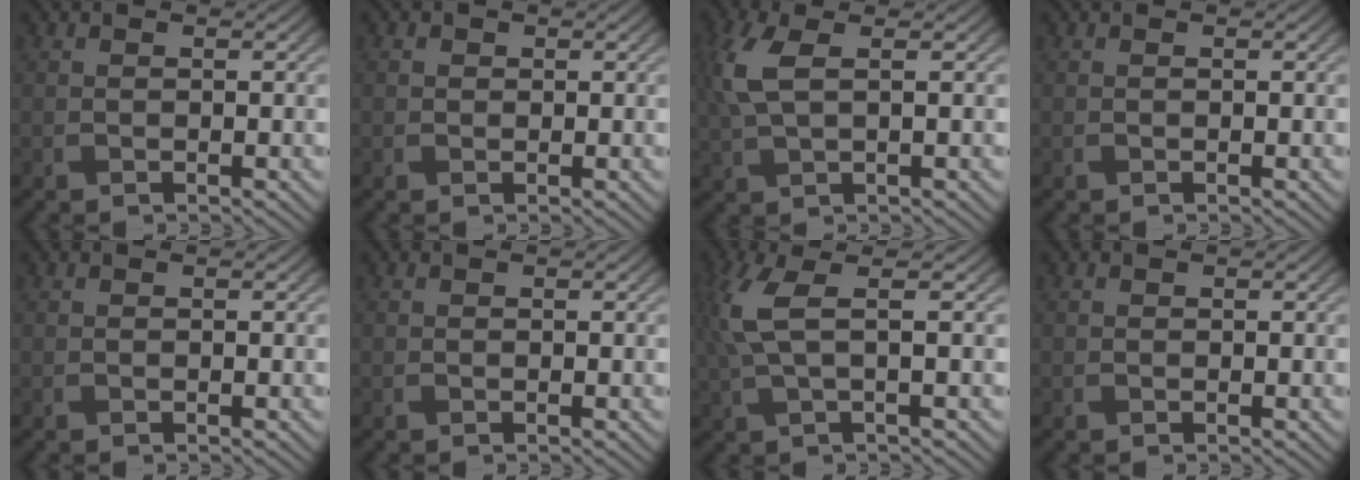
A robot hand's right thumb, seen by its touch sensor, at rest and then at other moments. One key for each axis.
{"total": 0.7, "fx": 0.1, "fy": 0.7, "fz": 0.1, "tx": 0.000, "ty": -0.003, "tz": -0.001}
{"total": 5.5, "fx": 1.4, "fy": 2.2, "fz": 4.8, "tx": -0.132, "ty": 0.009, "tz": 0.027}
{"total": 0.0}
{"total": 0.0}
{"total": 0.0}
{"total": 6.0, "fx": 1.4, "fy": 1.7, "fz": 5.6, "tx": -0.139, "ty": 0.009, "tz": 0.027}
{"total": 0.0}